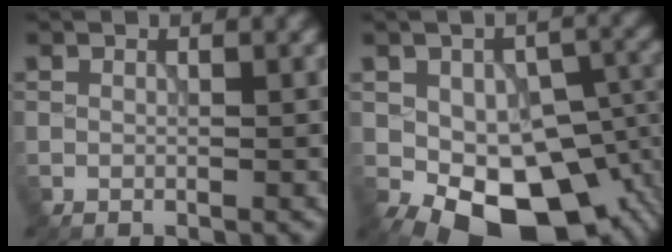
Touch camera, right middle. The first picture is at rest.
{"total": 13.9, "force": [-4.6, 8.2, 10.3], "torque": [-0.146, -0.023, -0.054]}